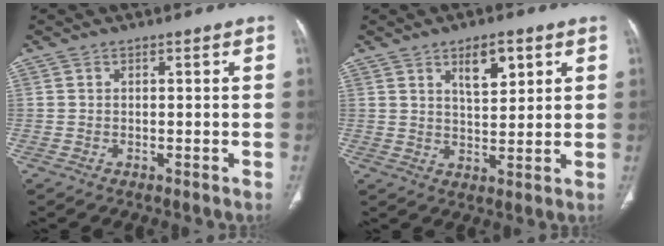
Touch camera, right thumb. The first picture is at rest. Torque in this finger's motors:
{"motor_torque": [-0.37, 0.42, 0.91, 0.05, 0.16]}